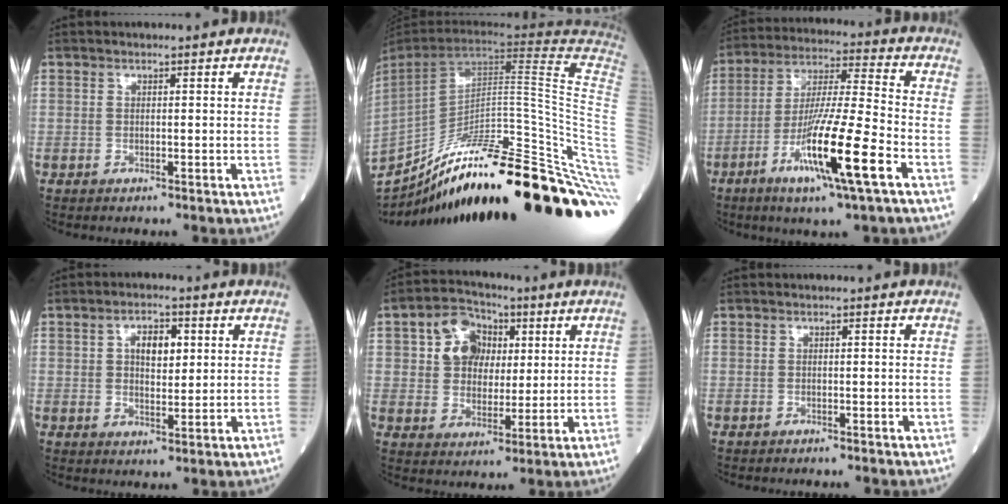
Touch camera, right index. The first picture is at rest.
{"total": 40.2, "force": [-26.7, 2.0, 30.0], "torque": [-0.344, -0.037, -0.388]}
{"total": 15.1, "force": [-6.6, -0.1, 13.5], "torque": [-0.260, -0.021, -0.120]}
{"total": 4.8, "force": [1.3, 2.4, 3.9], "torque": [-0.063, 0.007, 0.022]}
{"total": 8.5, "force": [2.8, 6.6, 4.5], "torque": [-0.087, 0.027, 0.051]}
{"total": 1.5, "force": [-1.4, 0.1, 0.5], "torque": [-0.010, -0.001, -0.017]}